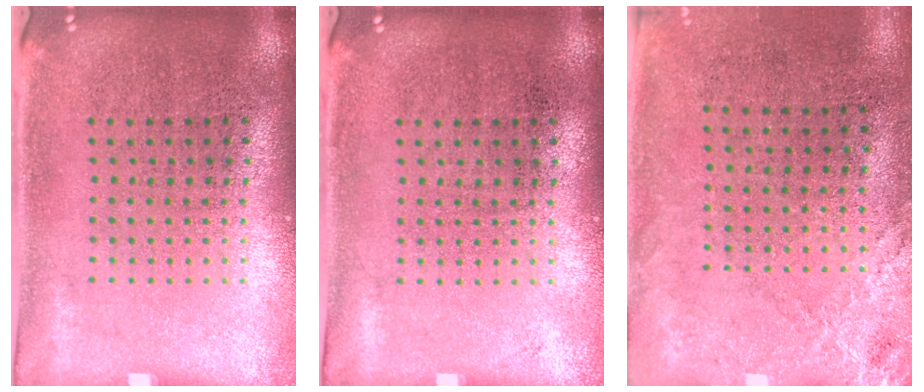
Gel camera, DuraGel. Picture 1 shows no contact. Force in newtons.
{"total": 0.0}
{"total": 2.4, "press": 2.0, "slide": 1.3}